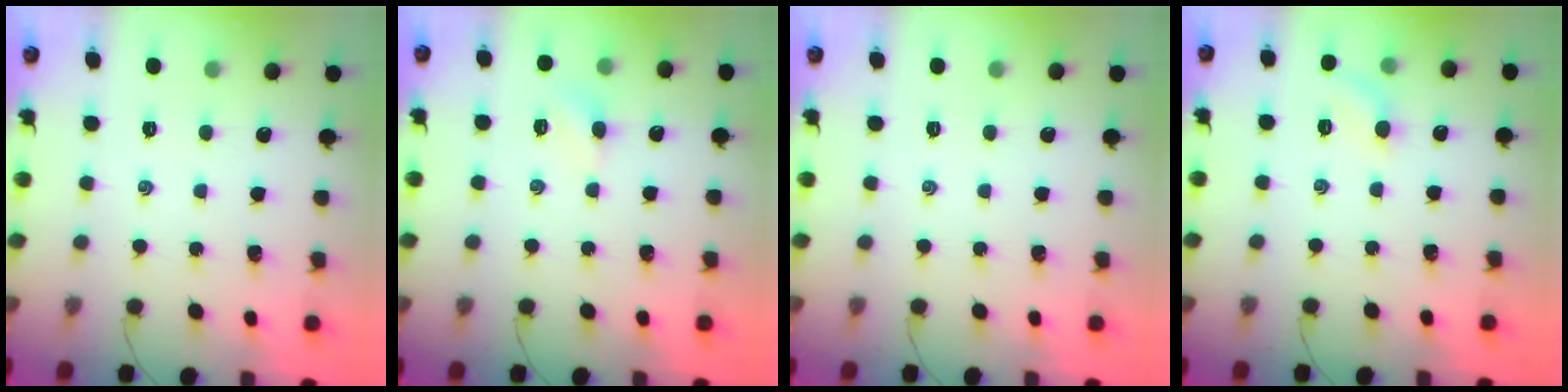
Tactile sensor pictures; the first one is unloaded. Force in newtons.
{"total": 4.1, "press": 3.9, "slide": 1.1}
{"total": 0.0}
{"total": 6.9, "press": 6.7, "slide": 1.6}